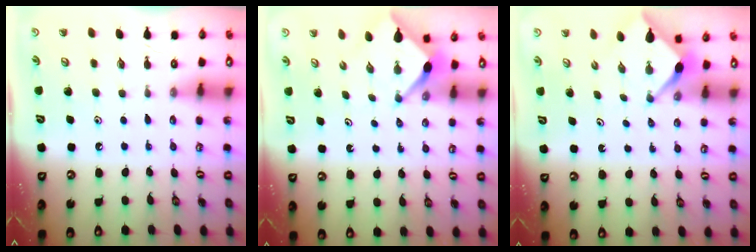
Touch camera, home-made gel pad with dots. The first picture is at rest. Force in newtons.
{"total": 3.4, "press": 3.4, "slide": 0.2}
{"total": 2.7, "press": 2.7, "slide": 0.4}